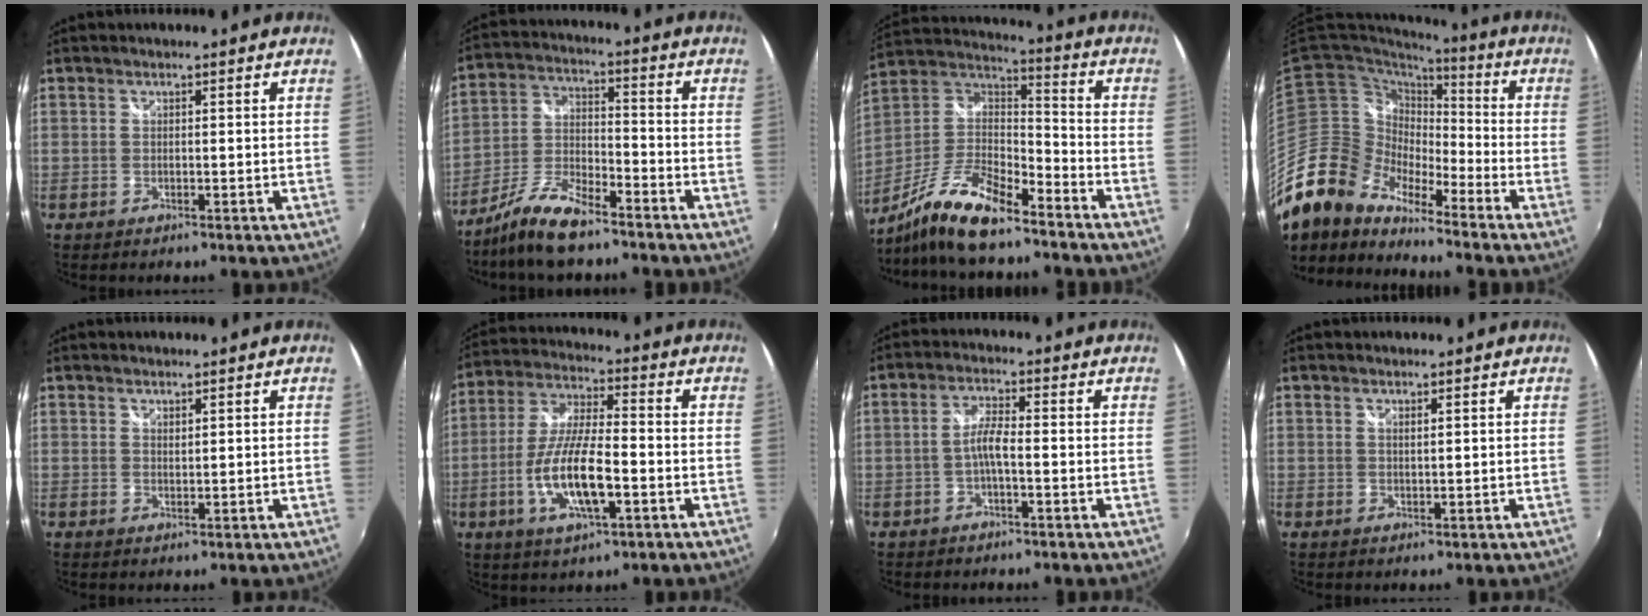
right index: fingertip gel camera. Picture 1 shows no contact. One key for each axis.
{"total": 11.2, "fx": -8.5, "fy": 3.0, "fz": 6.6, "tx": -0.144, "ty": -0.002, "tz": -0.162}
{"total": 15.5, "fx": -11.5, "fy": 3.8, "fz": 9.6, "tx": -0.215, "ty": -0.007, "tz": -0.220}
{"total": 14.4, "fx": -11.9, "fy": 6.8, "fz": 4.6, "tx": -0.089, "ty": 0.011, "tz": -0.238}
{"total": 0.9, "fx": 0.8, "fy": 0.3, "fz": 0.3, "tx": -0.002, "ty": 0.000, "tz": 0.015}
{"total": 13.1, "fx": -4.1, "fy": 3.7, "fz": 11.8, "tx": -0.243, "ty": -0.008, "tz": -0.075}
{"total": 3.4, "fx": -1.3, "fy": 0.4, "fz": 3.1, "tx": -0.067, "ty": 0.008, "tz": -0.025}
{"total": 0.7, "fx": 0.5, "fy": 0.0, "fz": 0.5, "tx": -0.009, "ty": 0.001, "tz": 0.009}